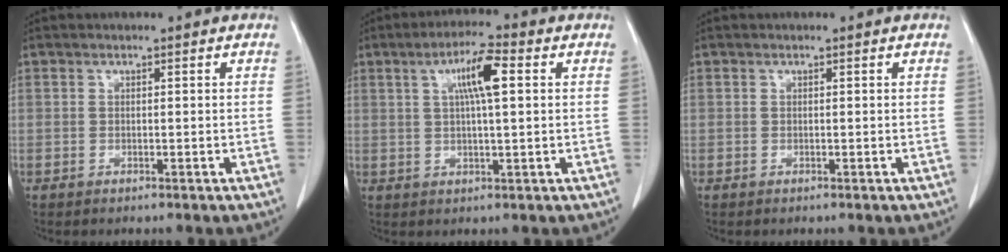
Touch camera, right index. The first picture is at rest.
{"total": 7.0, "force": [2.1, 0.9, 6.7], "torque": [-0.117, 0.011, 0.034]}
{"total": 0.0}